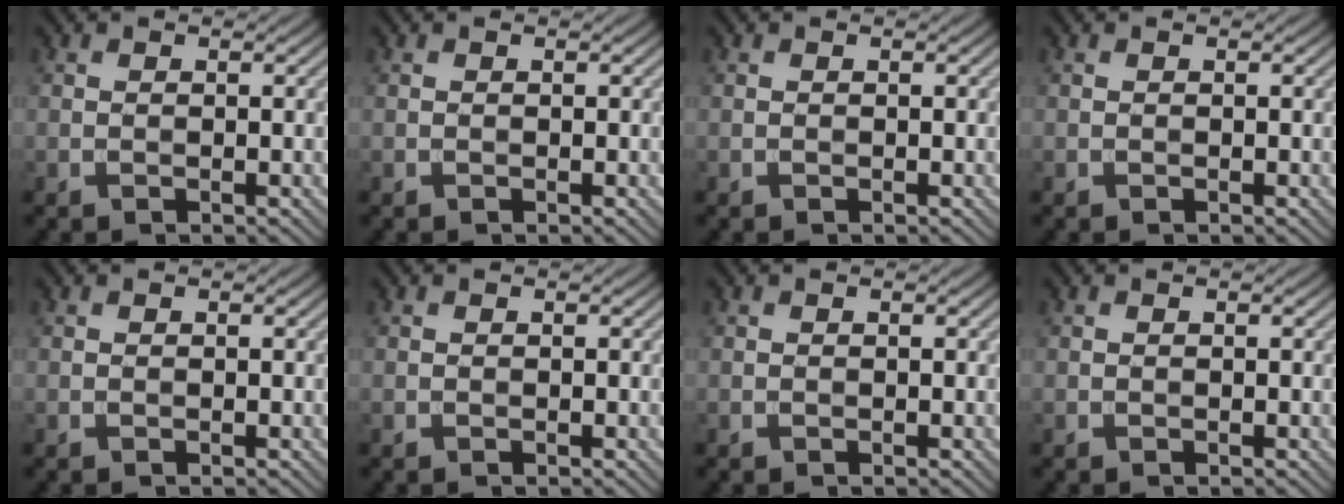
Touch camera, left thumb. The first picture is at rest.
{"total": 0.0}
{"total": 0.0}
{"total": 0.0}
{"total": 0.0}
{"total": 0.0}
{"total": 0.0}
{"total": 0.0}